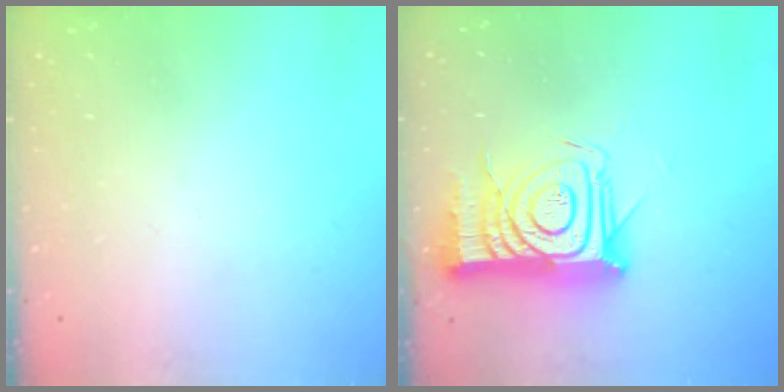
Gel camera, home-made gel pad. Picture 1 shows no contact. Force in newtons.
{"total": 16.2, "press": 16.2, "slide": 1.1}